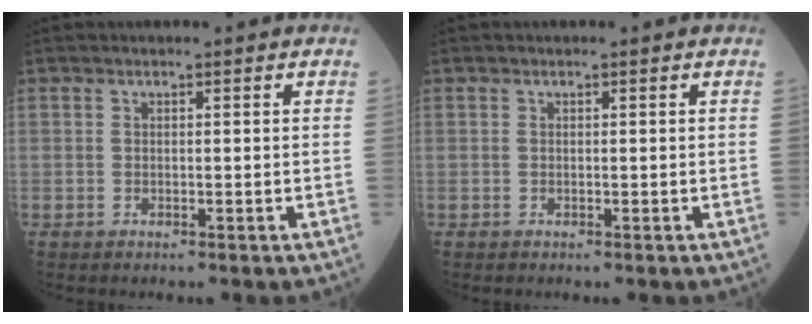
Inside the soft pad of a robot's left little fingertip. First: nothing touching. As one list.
[{"total": 0.0}]